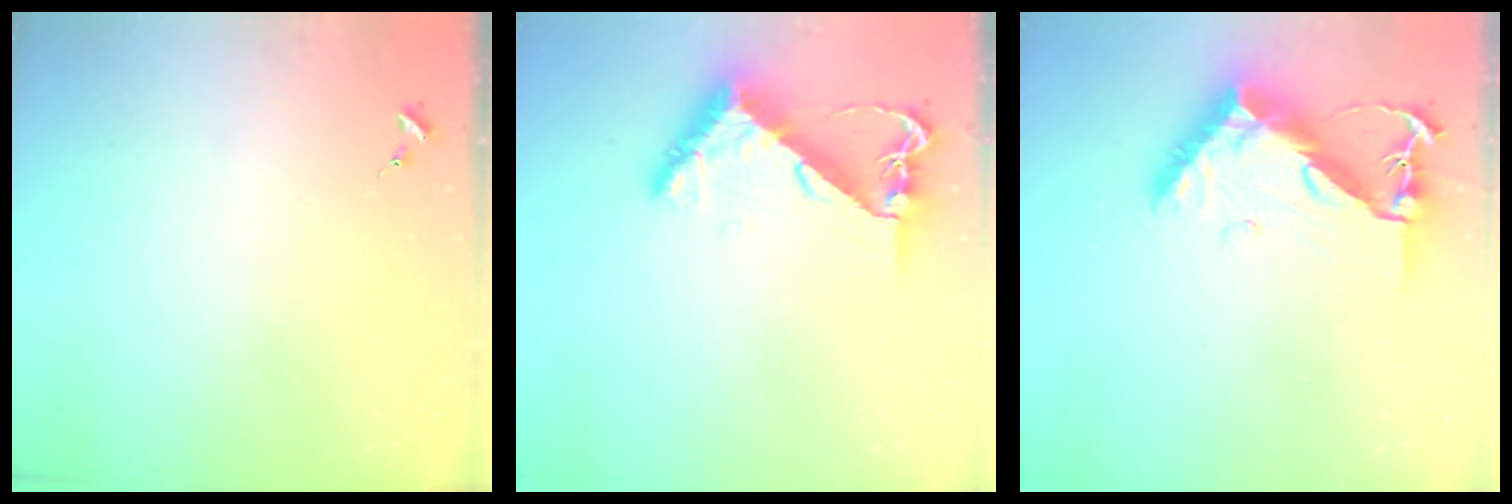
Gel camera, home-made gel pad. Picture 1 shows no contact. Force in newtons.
{"total": 8.3, "press": 8.2, "slide": 1.0}
{"total": 13.2, "press": 13.2, "slide": 1.2}